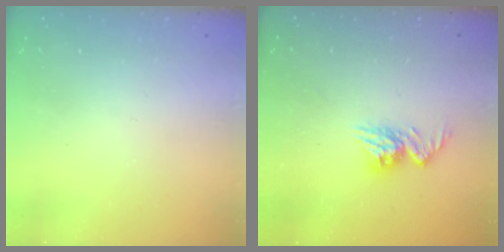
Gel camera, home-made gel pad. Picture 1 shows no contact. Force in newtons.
{"total": 9.8, "press": 9.8, "slide": 0.8}